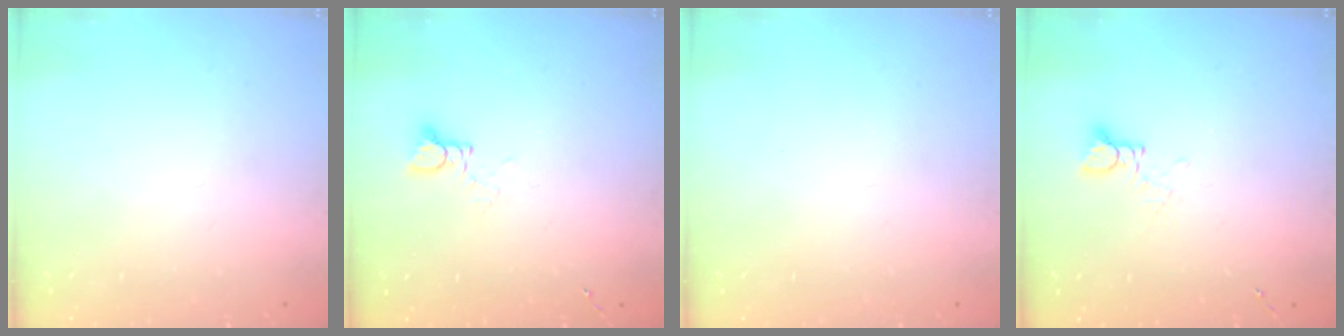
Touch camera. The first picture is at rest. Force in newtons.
{"total": 2.6, "press": 2.6, "slide": 0.3}
{"total": 0.0}
{"total": 2.5, "press": 2.5, "slide": 0.2}